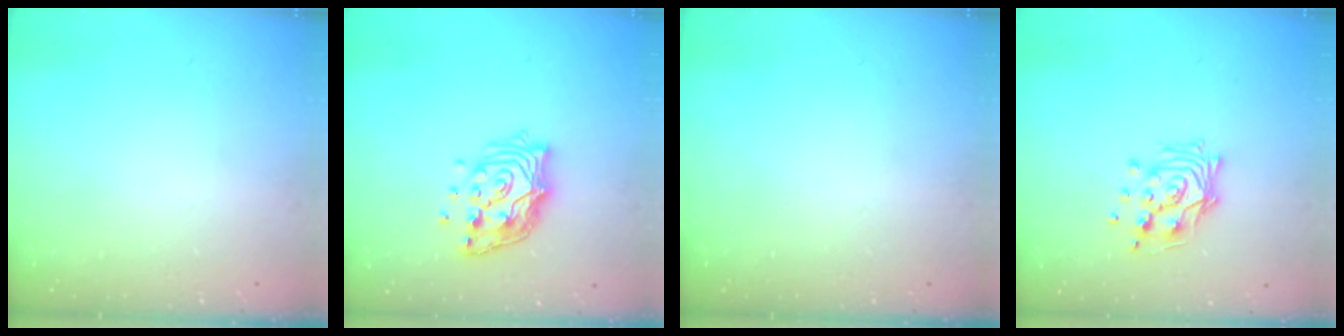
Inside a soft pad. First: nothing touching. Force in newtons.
{"total": 14.3, "press": 14.1, "slide": 2.7}
{"total": 0.0}
{"total": 12.5, "press": 12.4, "slide": 1.5}